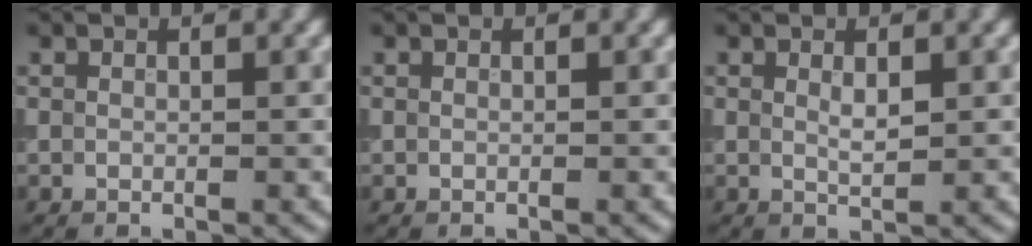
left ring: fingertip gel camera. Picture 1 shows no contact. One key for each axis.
{"total": 0.0}
{"total": 1.3, "fx": 0.5, "fy": 0.4, "fz": 1.2, "tx": -0.023, "ty": -0.001, "tz": 0.009}